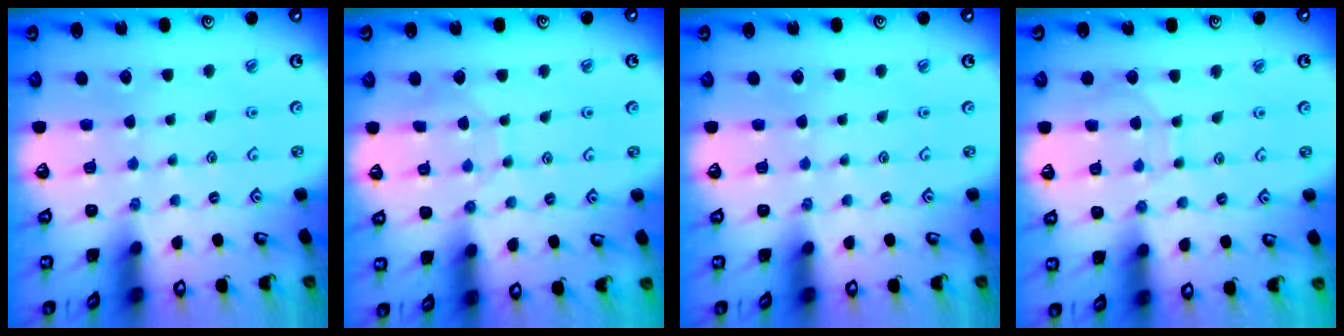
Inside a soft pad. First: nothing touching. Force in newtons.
{"total": 5.0, "press": 5.0, "slide": 0.4}
{"total": 0.0}
{"total": 5.5, "press": 5.5, "slide": 0.6}